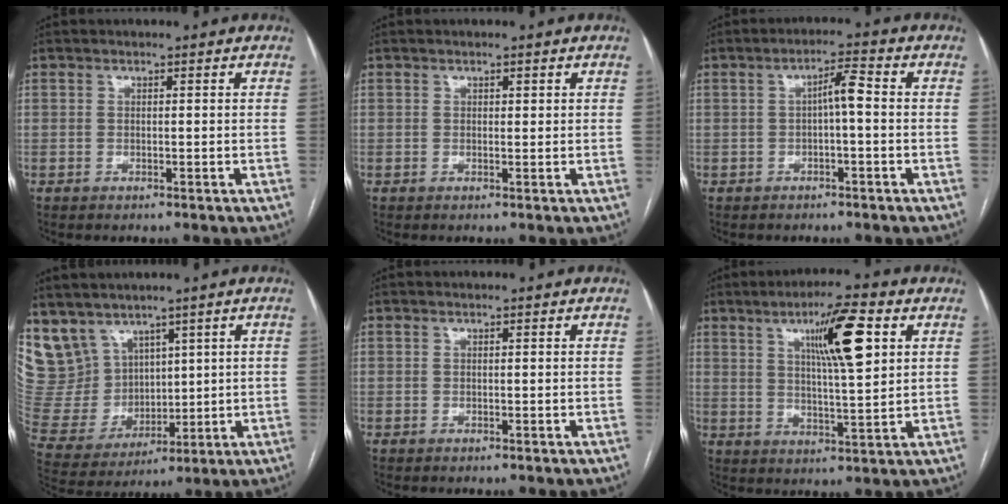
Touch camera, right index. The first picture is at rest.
{"total": 0.9, "force": [0.4, 0.4, 0.7], "torque": [-0.008, 0.000, 0.006]}
{"total": 3.4, "force": [0.0, 0.5, 3.3], "torque": [-0.053, 0.012, -0.001]}
{"total": 12.2, "force": [8.6, 8.2, 2.4], "torque": [-0.074, 0.036, 0.199]}
{"total": 0.0}
{"total": 11.1, "force": [4.3, 1.2, 10.1], "torque": [-0.166, 0.004, 0.069]}